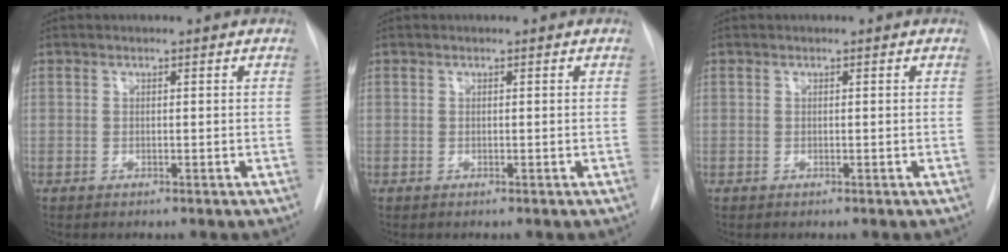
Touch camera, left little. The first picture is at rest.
{"total": 0.0}
{"total": 0.0}